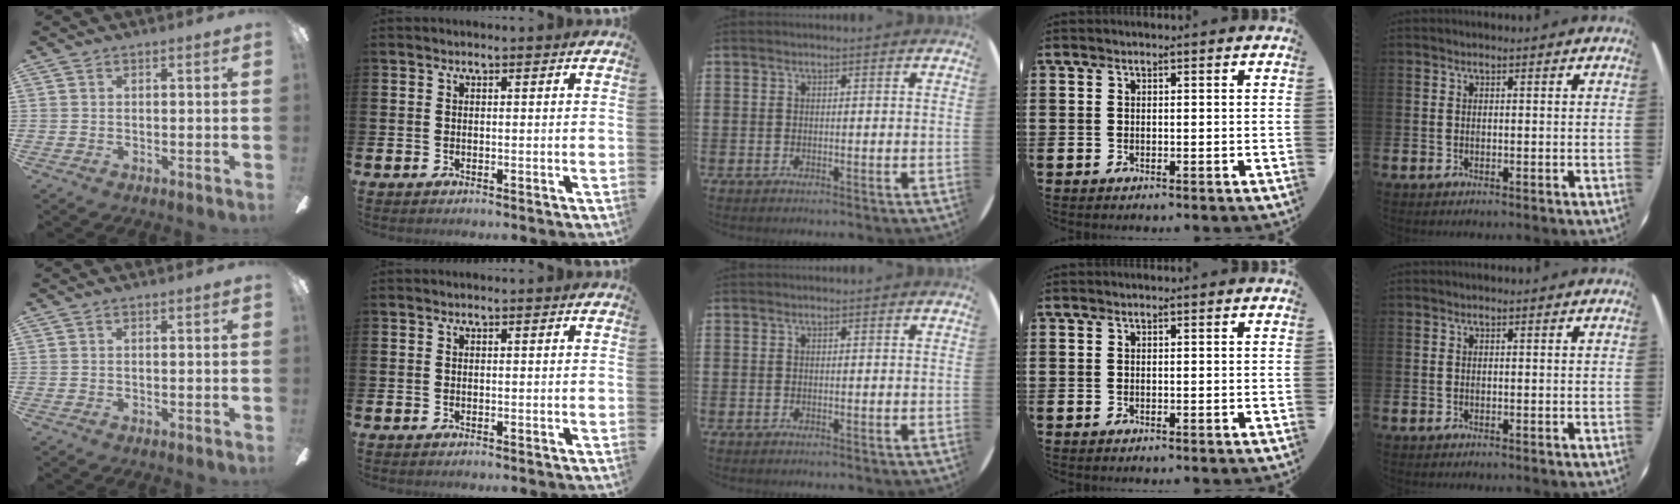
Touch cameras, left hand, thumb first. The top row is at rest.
{}